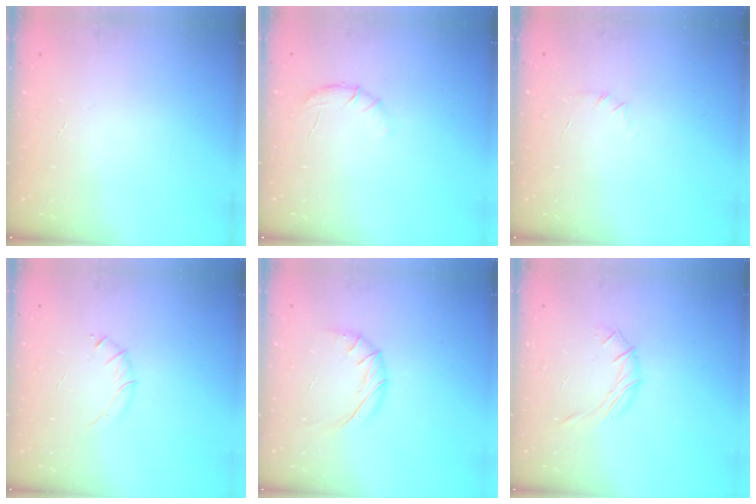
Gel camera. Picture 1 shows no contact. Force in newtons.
{"total": 7.1, "press": 6.8, "slide": 2.0}
{"total": 4.7, "press": 4.5, "slide": 1.4}
{"total": 3.2, "press": 3.1, "slide": 0.9}
{"total": 8.5, "press": 8.5, "slide": 0.6}
{"total": 5.6, "press": 5.6, "slide": 0.5}